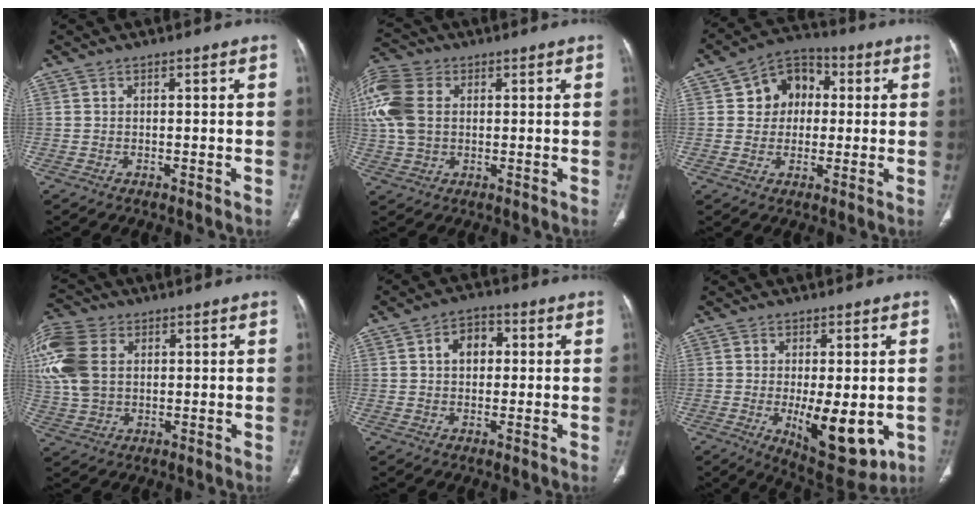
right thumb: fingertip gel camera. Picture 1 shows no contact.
{"total": 12.3, "force": [2.4, 8.7, 8.4], "torque": [-0.201, 0.017, 0.043]}
{"total": 9.7, "force": [1.6, 8.1, 5.1], "torque": [-0.039, 0.014, 0.015]}
{"total": 14.4, "force": [3.7, 10.1, 9.6], "torque": [-0.227, 0.010, 0.074]}
{"total": 6.0, "force": [1.2, 4.3, 3.9], "torque": [-0.043, 0.012, 0.013]}
{"total": 12.9, "force": [-2.6, 5.3, 11.4], "torque": [-0.147, -0.025, -0.023]}